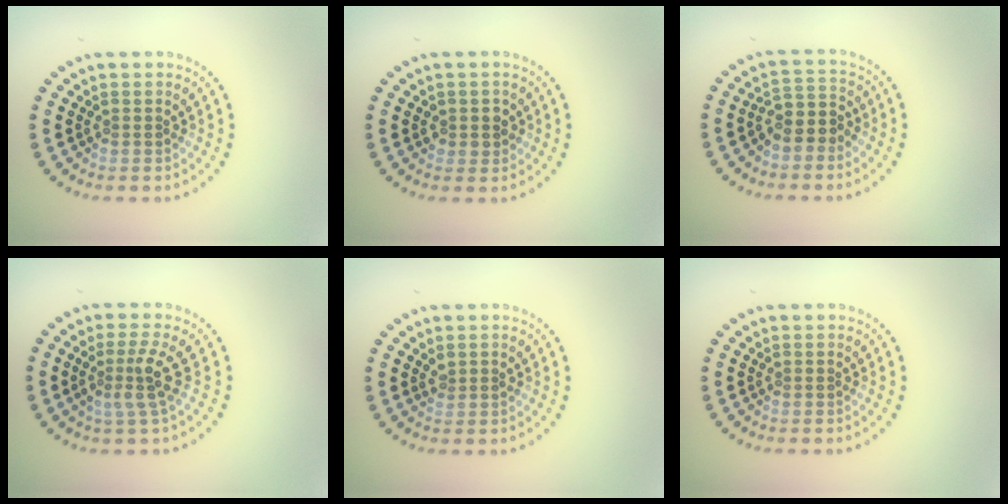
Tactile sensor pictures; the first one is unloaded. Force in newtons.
{"total": 1.6, "press": 1.4, "slide": 0.7}
{"total": 2.7, "press": 2.3, "slide": 1.4}
{"total": 3.1, "press": 2.2, "slide": 2.1}
{"total": 0.9, "press": 0.8, "slide": 0.2}
{"total": 0.0}